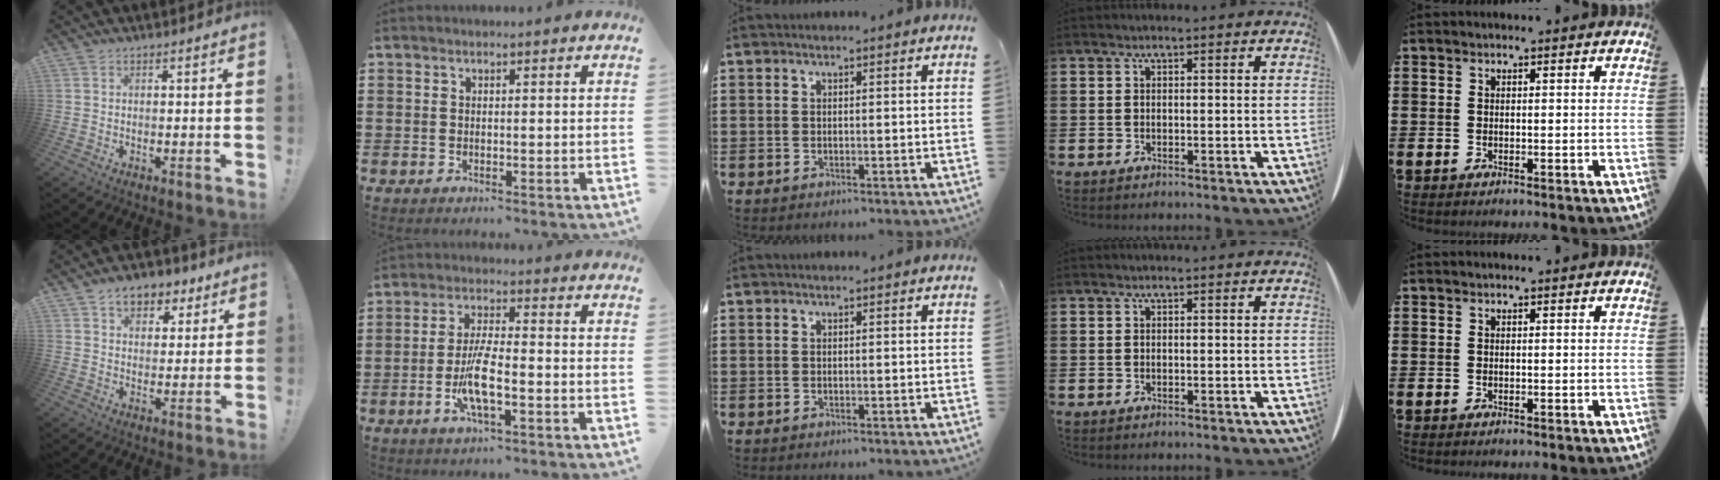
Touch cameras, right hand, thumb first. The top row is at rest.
{"thumb": {"total": 8.5, "force": [4.8, 5.9, 3.7], "torque": [-0.054, -0.019, 0.092]}, "index": {"total": 7.2, "force": [-2.3, 1.7, 6.6], "torque": [-0.142, -0.012, -0.047]}}